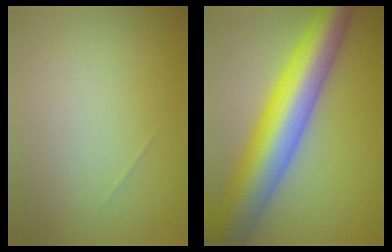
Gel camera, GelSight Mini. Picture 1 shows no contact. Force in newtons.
{"total": 11.2, "press": 11.2, "slide": 0.4}